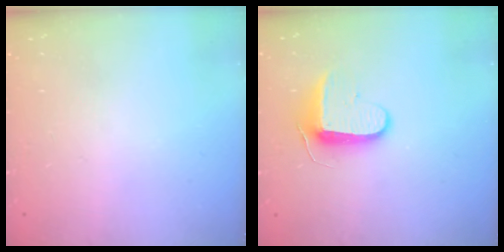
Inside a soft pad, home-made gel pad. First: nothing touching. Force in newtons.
{"total": 8.9, "press": 8.8, "slide": 1.1}